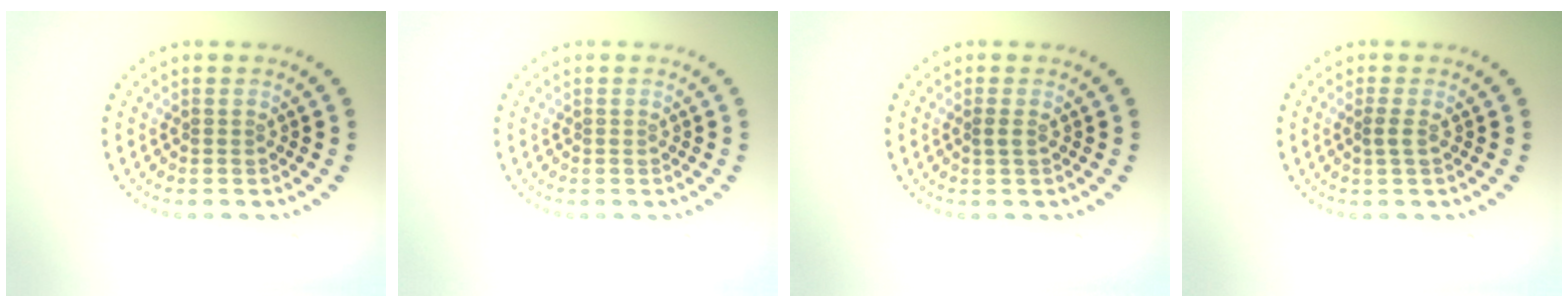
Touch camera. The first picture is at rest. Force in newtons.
{"total": 0.0}
{"total": 0.6, "press": 0.6, "slide": 0.1}
{"total": 0.9, "press": 0.8, "slide": 0.4}